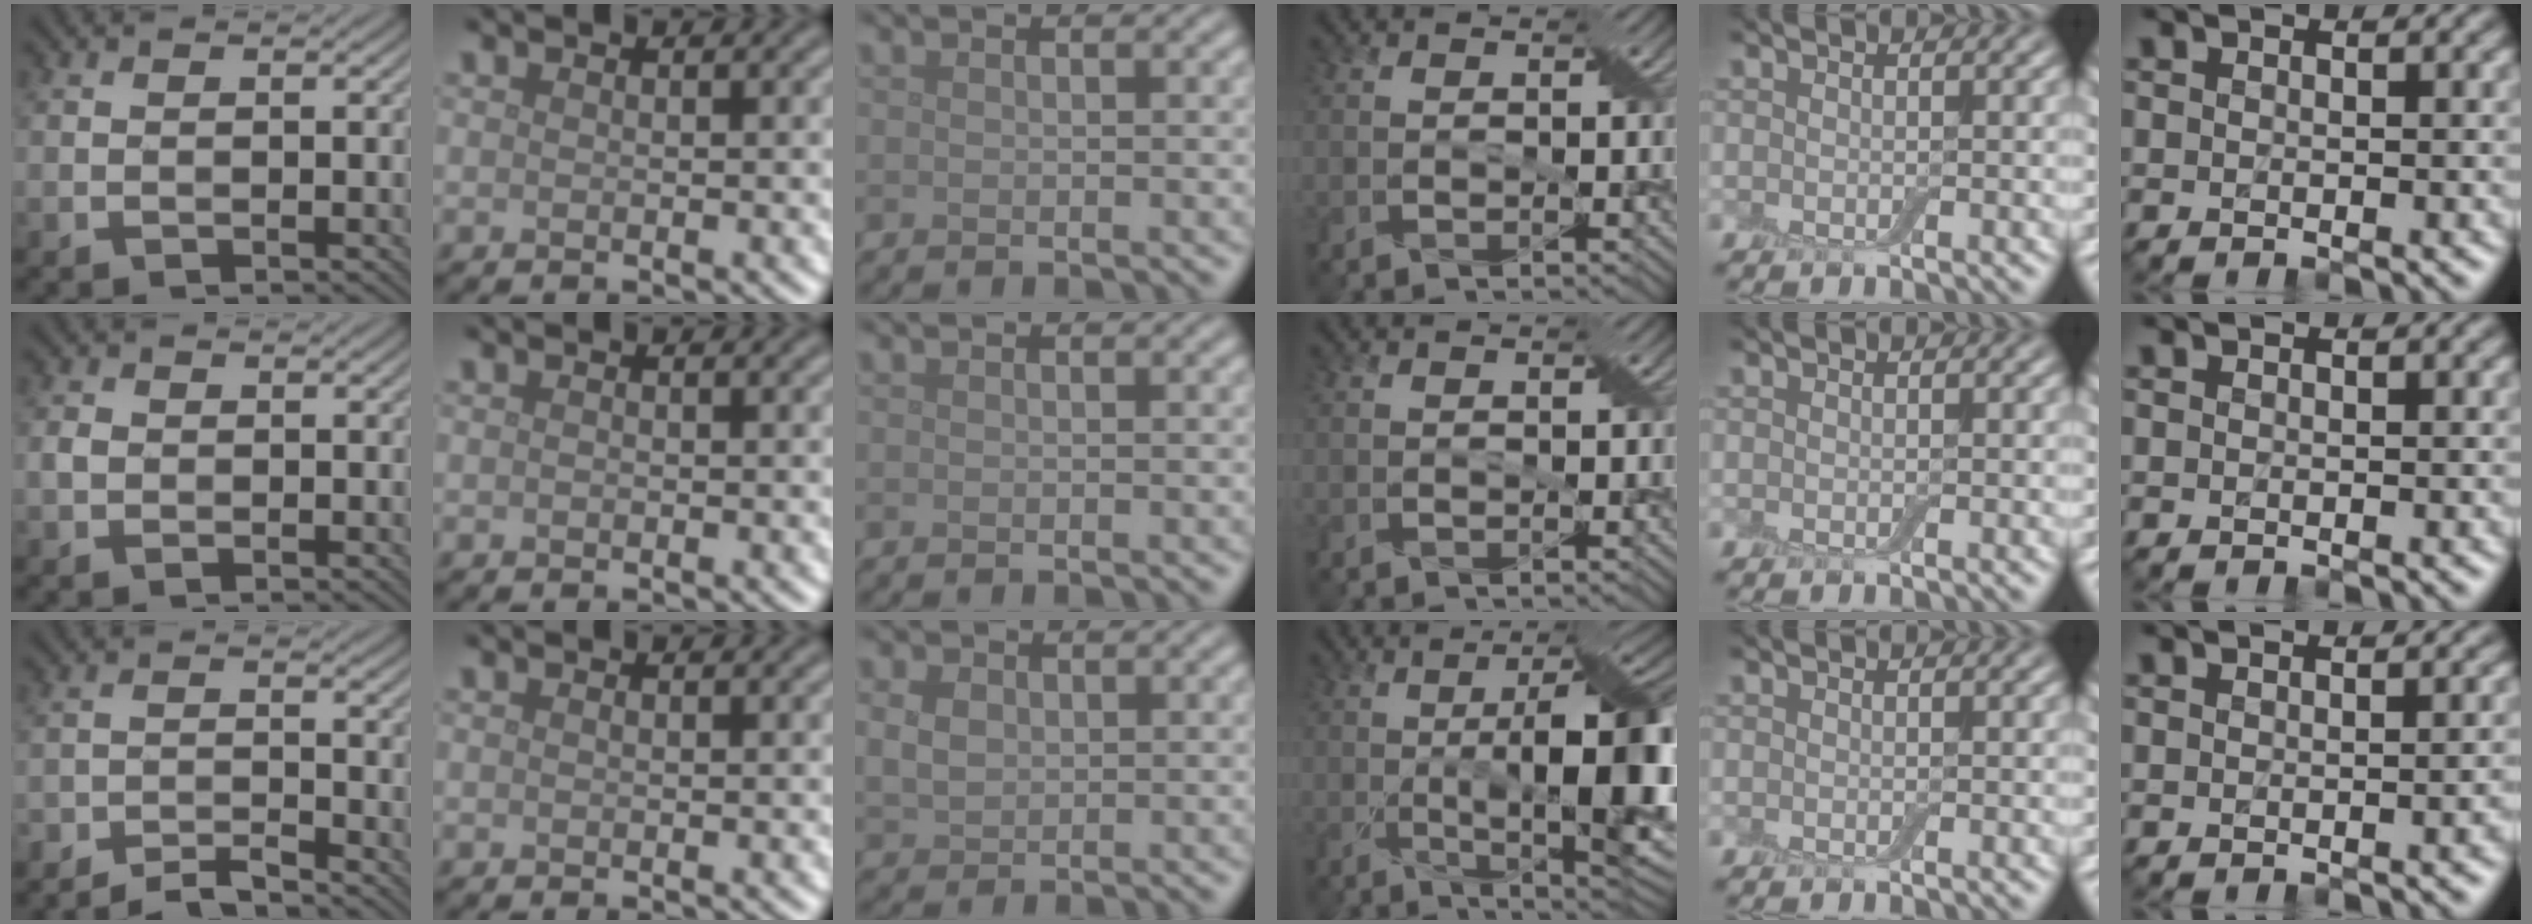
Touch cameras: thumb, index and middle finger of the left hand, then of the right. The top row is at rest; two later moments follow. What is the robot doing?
{"motion": "extract", "object": "backpack"}